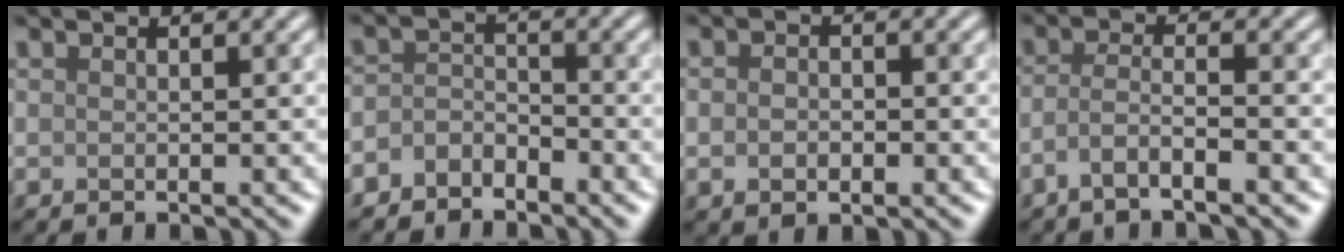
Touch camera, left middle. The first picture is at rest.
{"total": 2.5, "force": [-2.1, 1.2, 0.6], "torque": [-0.011, 0.008, -0.046]}
{"total": 2.0, "force": [-0.3, 1.3, 1.5], "torque": [-0.024, 0.000, -0.004]}
{"total": 3.0, "force": [-1.8, 0.4, 2.3], "torque": [-0.045, 0.004, -0.047]}